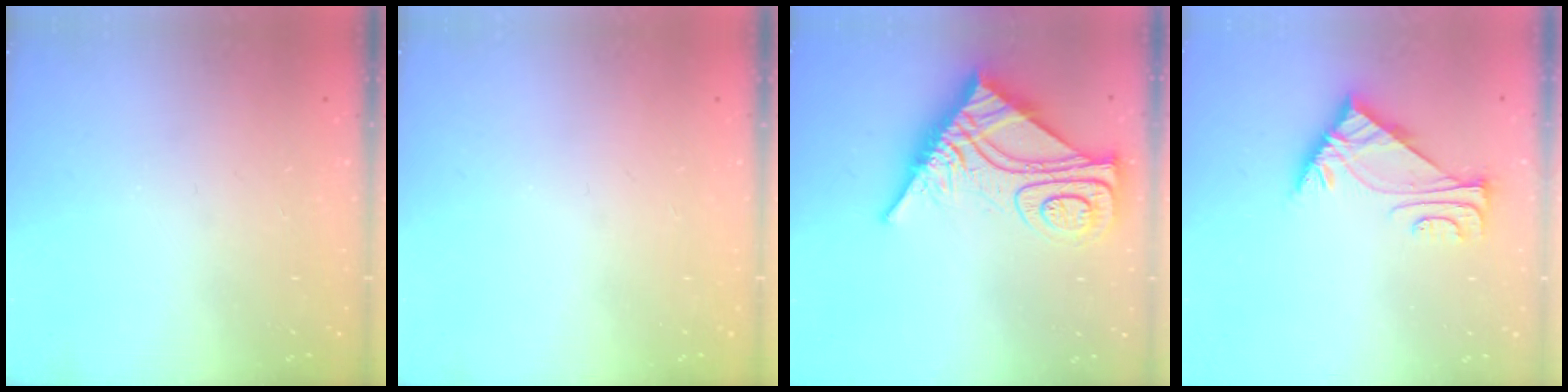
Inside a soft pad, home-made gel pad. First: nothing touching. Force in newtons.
{"total": 0.0}
{"total": 15.3, "press": 15.3, "slide": 1.3}
{"total": 6.0, "press": 5.9, "slide": 0.8}